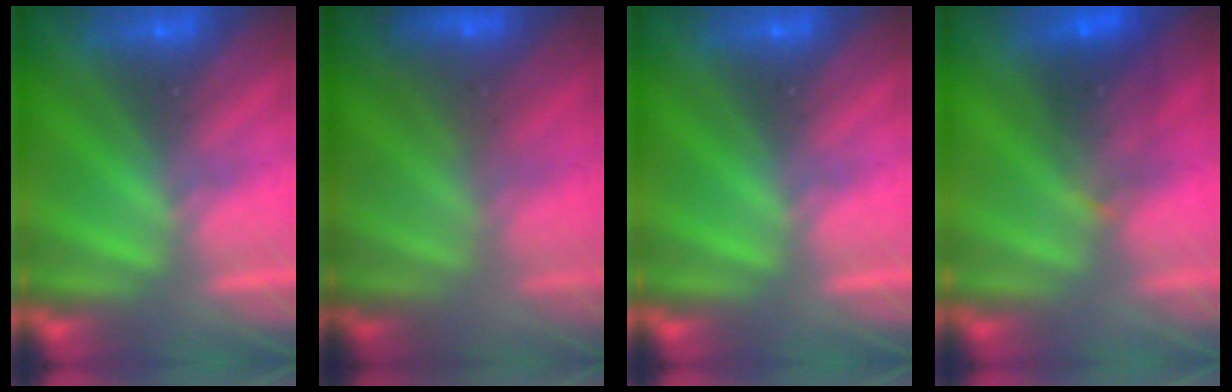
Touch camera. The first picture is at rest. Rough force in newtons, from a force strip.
{"total": 2.9}
{"total": 0.0}
{"total": 9.6}